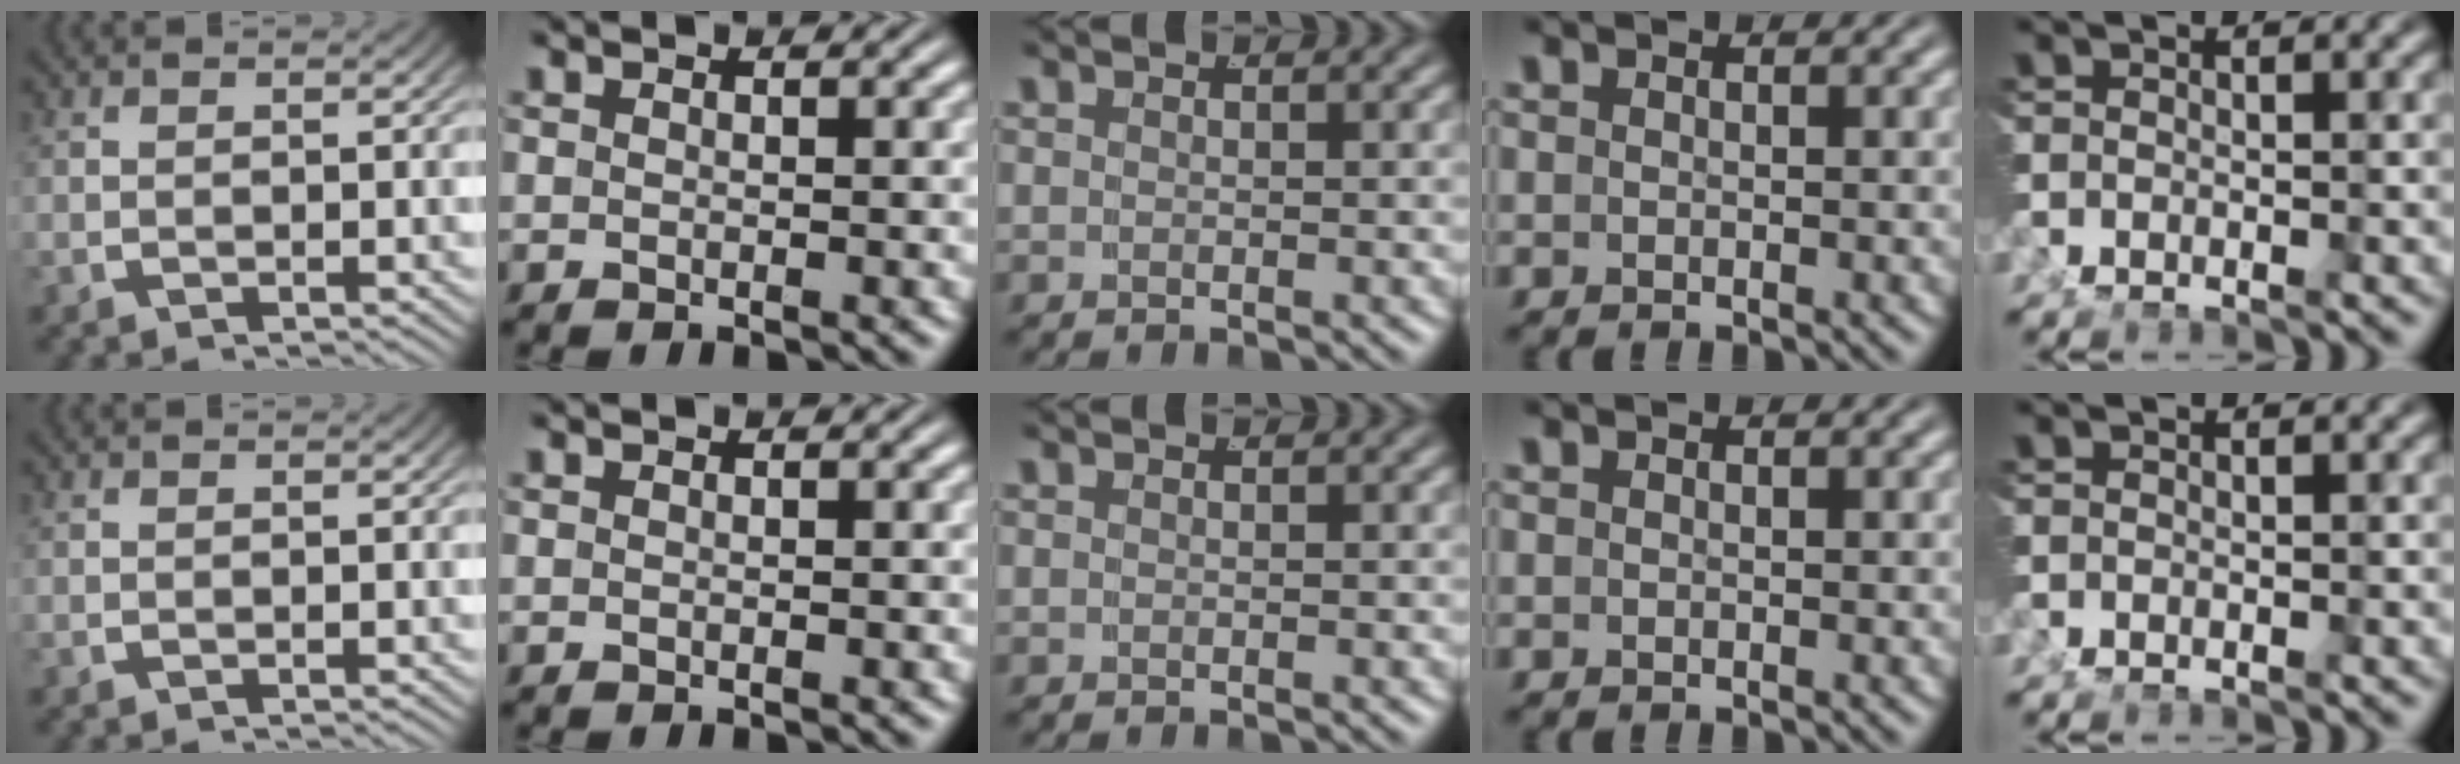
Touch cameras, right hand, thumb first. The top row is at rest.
{}